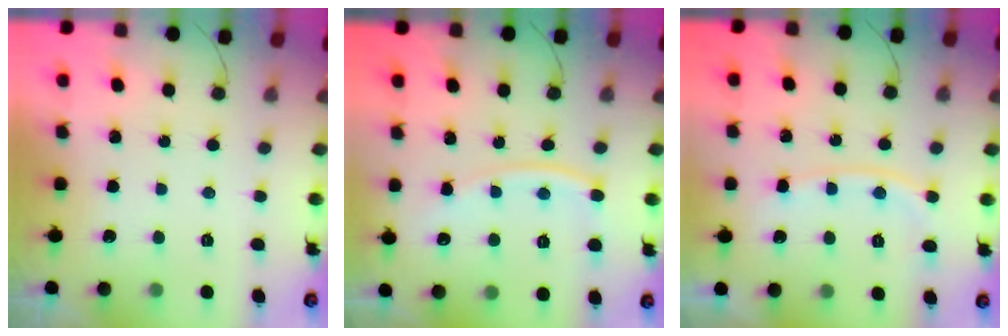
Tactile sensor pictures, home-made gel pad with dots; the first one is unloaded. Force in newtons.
{"total": 9.7, "press": 9.7, "slide": 0.5}
{"total": 8.4, "press": 8.3, "slide": 1.2}